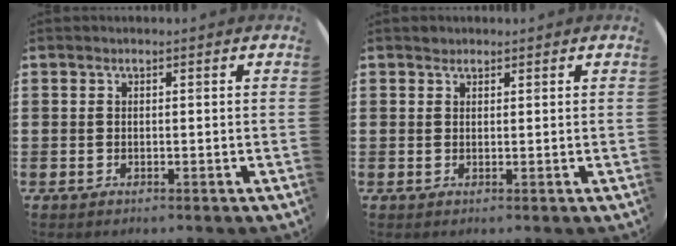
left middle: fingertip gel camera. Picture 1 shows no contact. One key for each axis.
{"total": 0.7, "fx": 0.7, "fy": 0.3, "fz": -0.1, "tx": 0.001, "ty": 0.004, "tz": 0.013}